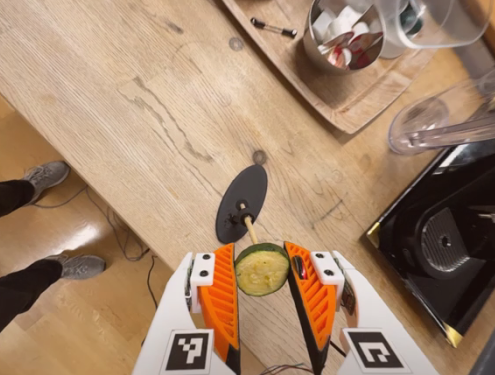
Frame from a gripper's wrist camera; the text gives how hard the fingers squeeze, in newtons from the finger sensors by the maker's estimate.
{"total": 9.5, "left": 9.7, "right": 9.3}